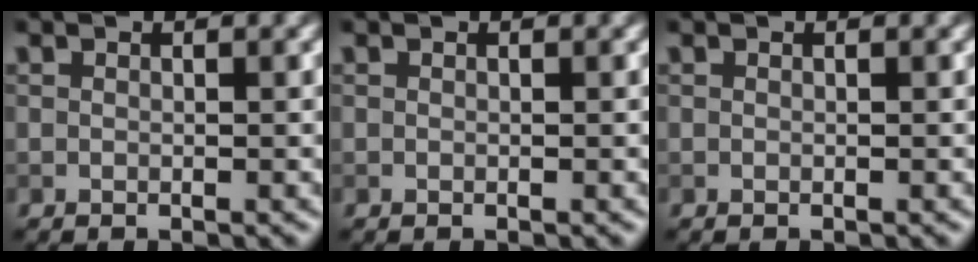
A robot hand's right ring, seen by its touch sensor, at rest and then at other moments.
{"total": 0.0}
{"total": 0.0}